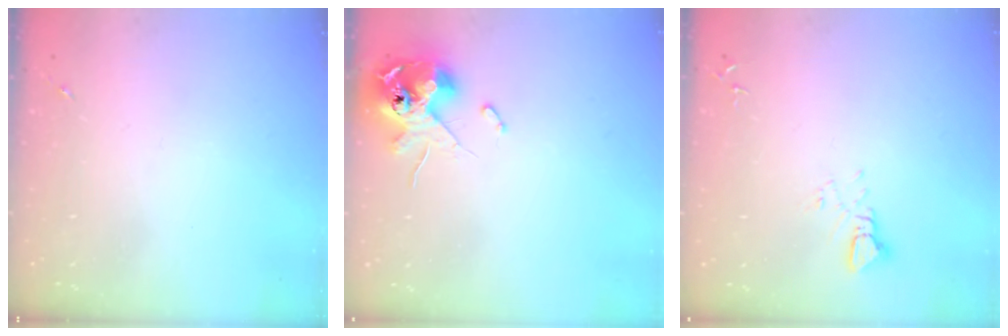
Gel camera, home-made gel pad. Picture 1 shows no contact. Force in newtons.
{"total": 11.6, "press": 11.4, "slide": 2.1}
{"total": 3.3, "press": 3.3, "slide": 0.2}